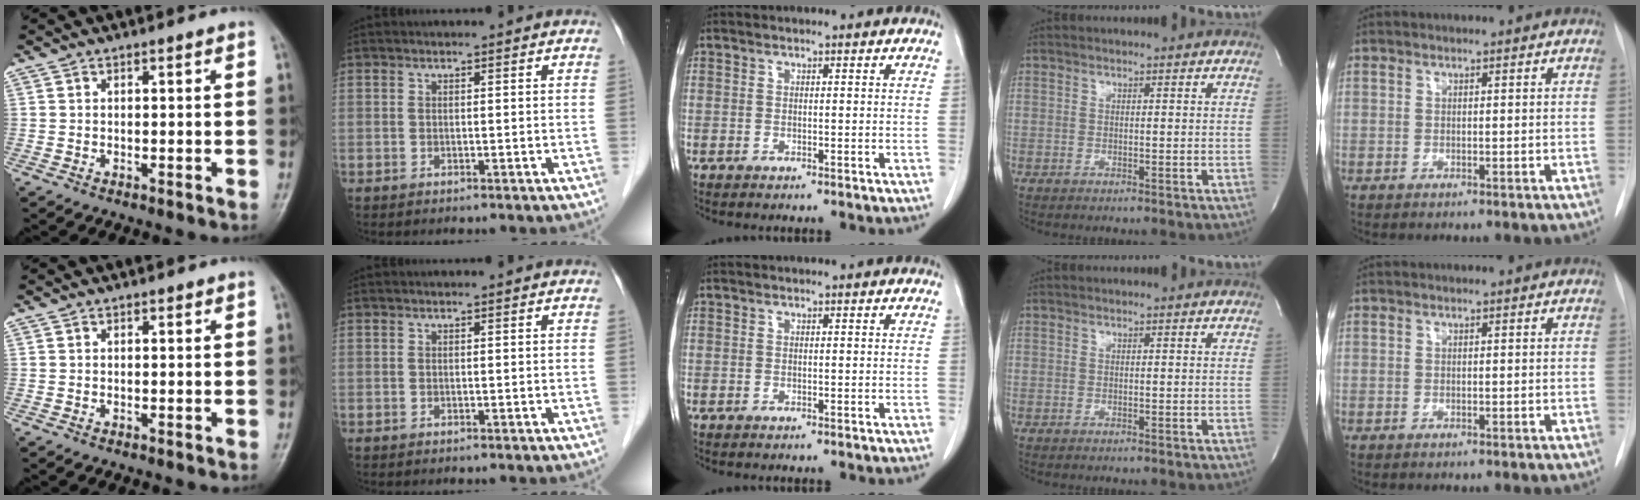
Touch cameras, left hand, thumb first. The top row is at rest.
{}